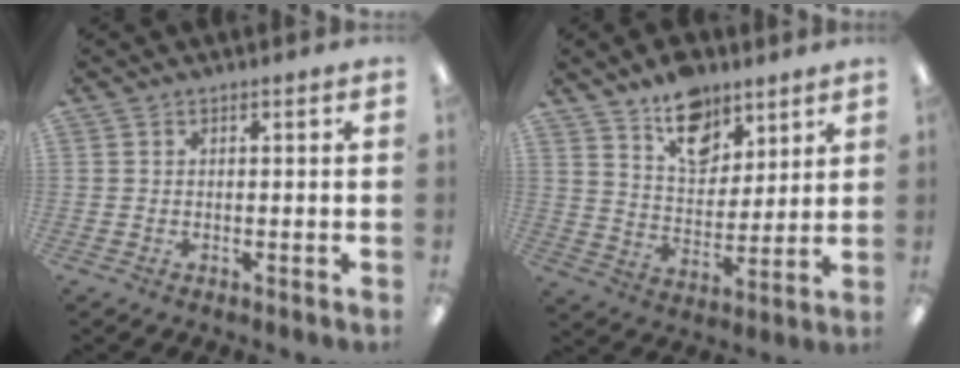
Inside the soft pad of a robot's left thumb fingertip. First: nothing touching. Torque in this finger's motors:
{"motor_torque": [0.23, 0.22, 0.15, -0.33, 0.04]}